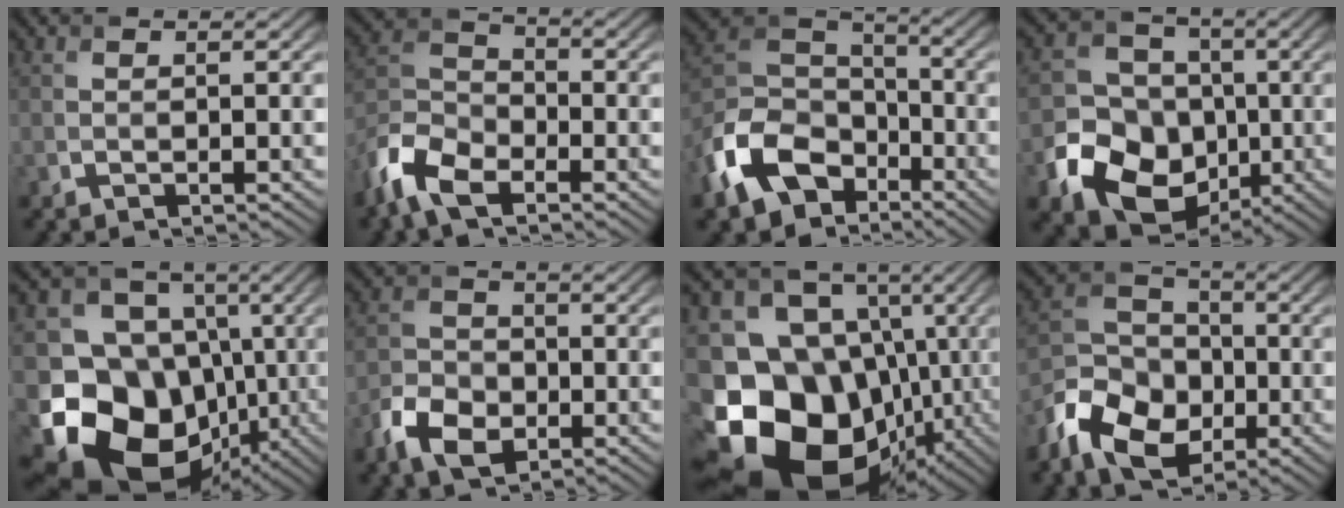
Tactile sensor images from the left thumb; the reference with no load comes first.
{"total": 8.5, "force": [-5.7, 4.0, 4.8], "torque": [-0.114, -0.010, -0.134]}
{"total": 12.6, "force": [-6.7, 8.3, 6.8], "torque": [-0.160, -0.018, -0.149]}
{"total": 13.4, "force": [-4.4, 11.1, 6.2], "torque": [-0.128, -0.050, -0.102]}
{"total": 17.5, "force": [-4.7, 14.4, 8.7], "torque": [-0.181, -0.032, -0.089]}
{"total": 6.2, "force": [-3.1, 4.1, 3.4], "torque": [-0.077, -0.005, -0.069]}
{"total": 21.0, "force": [-8.0, 16.0, 10.9], "torque": [-0.227, -0.014, -0.135]}
{"total": 11.0, "force": [-4.9, 7.8, 6.0], "torque": [-0.142, -0.018, -0.112]}